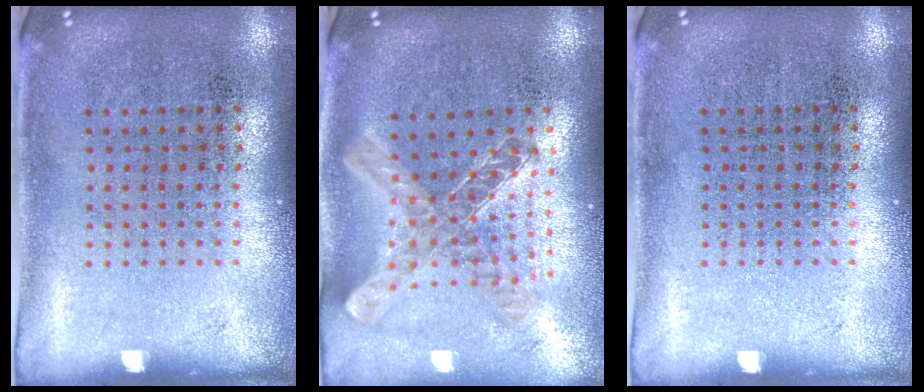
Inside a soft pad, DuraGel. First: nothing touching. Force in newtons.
{"total": 1.2, "press": 1.1, "slide": 0.5}
{"total": 0.0}